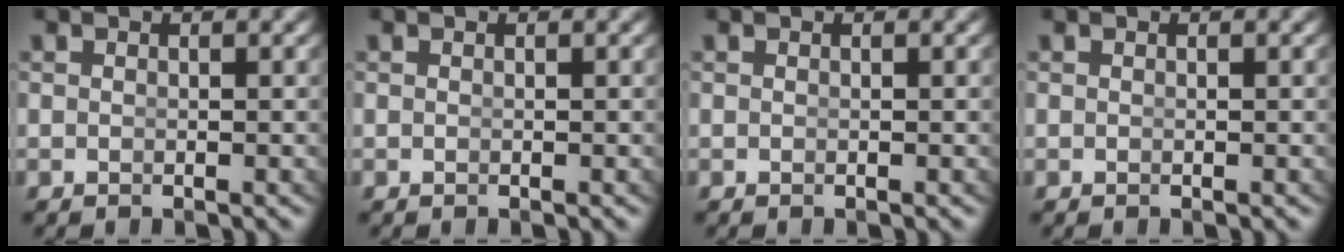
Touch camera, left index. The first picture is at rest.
{"total": 0.0}
{"total": 0.0}
{"total": 0.0}